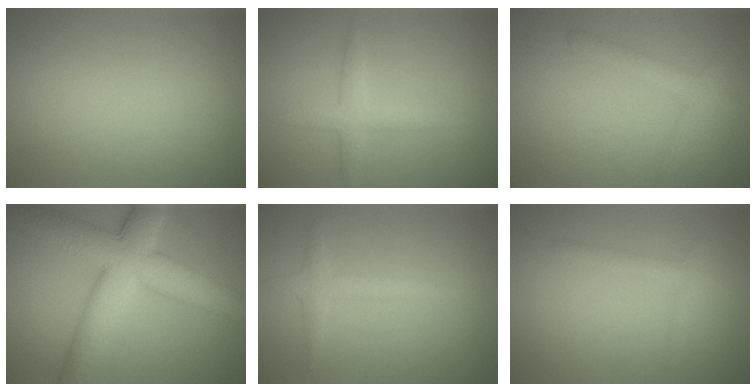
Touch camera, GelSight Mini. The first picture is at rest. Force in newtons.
{"total": 2.5, "press": 2.5, "slide": 0.1}
{"total": 2.5, "press": 2.5, "slide": 0.1}
{"total": 9.7, "press": 9.7, "slide": 0.2}
{"total": 1.8, "press": 1.8, "slide": 0.0}
{"total": 1.5, "press": 1.5, "slide": 0.1}